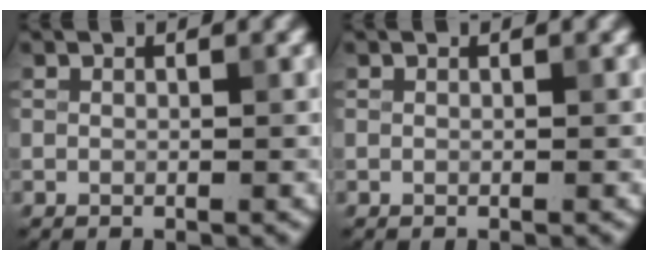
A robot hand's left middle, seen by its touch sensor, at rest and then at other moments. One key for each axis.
{"total": 0.0}